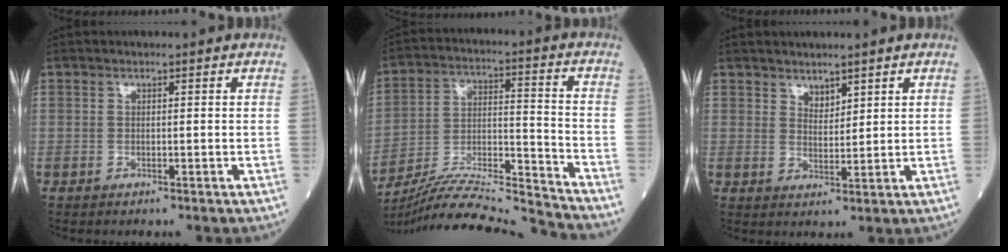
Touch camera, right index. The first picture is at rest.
{"total": 18.0, "force": [-17.4, -1.9, 4.4], "torque": [-0.091, 0.011, -0.291]}
{"total": 2.4, "force": [2.0, 1.1, 0.9], "torque": [-0.015, -0.003, 0.041]}